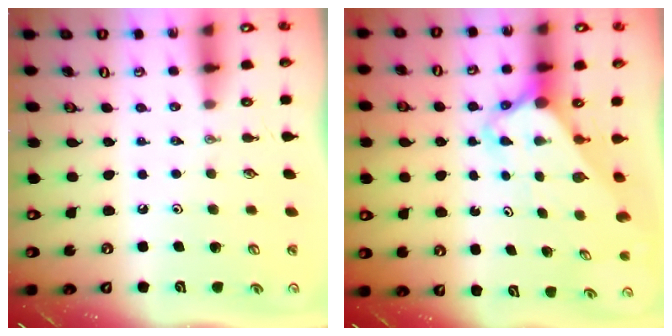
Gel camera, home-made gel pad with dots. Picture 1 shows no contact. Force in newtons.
{"total": 3.2, "press": 3.1, "slide": 0.2}